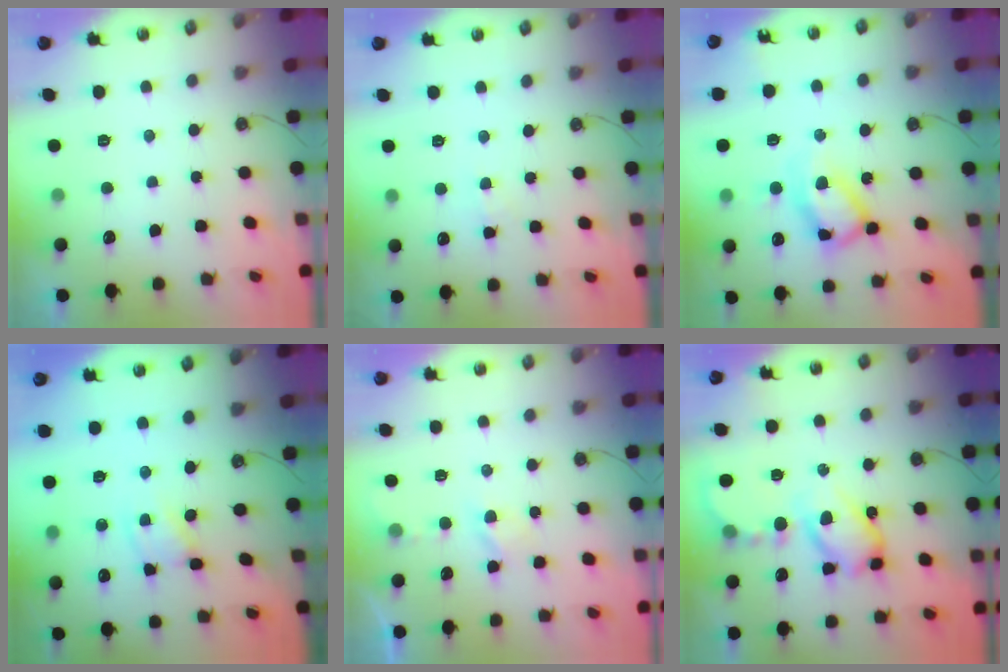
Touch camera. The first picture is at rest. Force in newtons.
{"total": 3.0, "press": 2.9, "slide": 0.5}
{"total": 12.4, "press": 12.3, "slide": 0.9}
{"total": 2.6, "press": 2.6, "slide": 0.2}
{"total": 2.7, "press": 2.6, "slide": 0.4}
{"total": 14.3, "press": 14.2, "slide": 1.4}